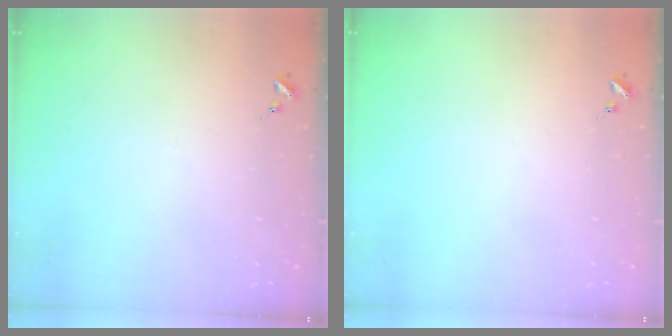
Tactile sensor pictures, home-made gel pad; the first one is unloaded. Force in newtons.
{"total": 0.0}